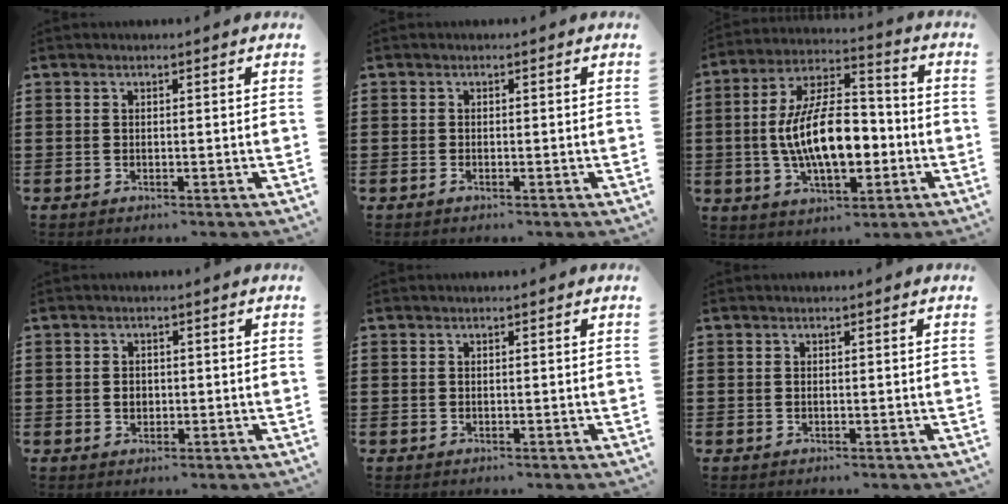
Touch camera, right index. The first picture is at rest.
{"total": 0.5, "force": [-0.4, 0.1, 0.3], "torque": [-0.007, -0.003, -0.006]}
{"total": 13.6, "force": [-2.0, 6.6, 11.7], "torque": [-0.234, 0.004, -0.038]}
{"total": 1.6, "force": [-0.2, 1.2, 1.1], "torque": [-0.024, 0.001, -0.004]}
{"total": 0.0}
{"total": 0.0}